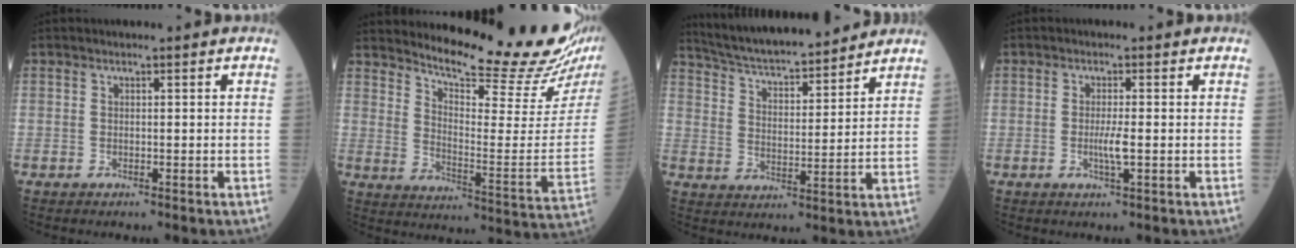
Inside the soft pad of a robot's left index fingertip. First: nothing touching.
{"total": 20.2, "force": [18.5, -0.4, 8.1], "torque": [-0.138, -0.105, 0.244]}
{"total": 17.5, "force": [16.0, 2.3, 6.8], "torque": [-0.116, 0.017, 0.252]}
{"total": 2.4, "force": [-0.3, -0.1, 2.4], "torque": [-0.050, -0.004, -0.005]}